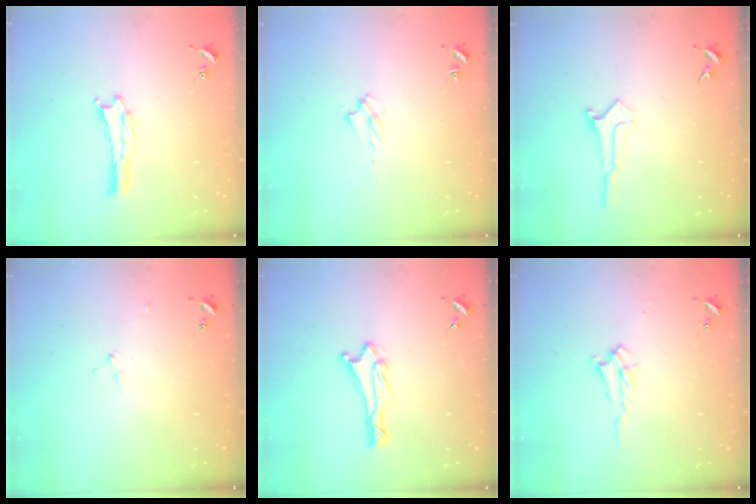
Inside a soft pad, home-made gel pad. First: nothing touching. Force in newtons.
{"total": 1.7, "press": 1.6, "slide": 0.3}
{"total": 0.0}
{"total": 2.9, "press": 2.9, "slide": 0.3}
{"total": 2.0, "press": 1.8, "slide": 0.8}
{"total": 1.7, "press": 1.7, "slide": 0.3}